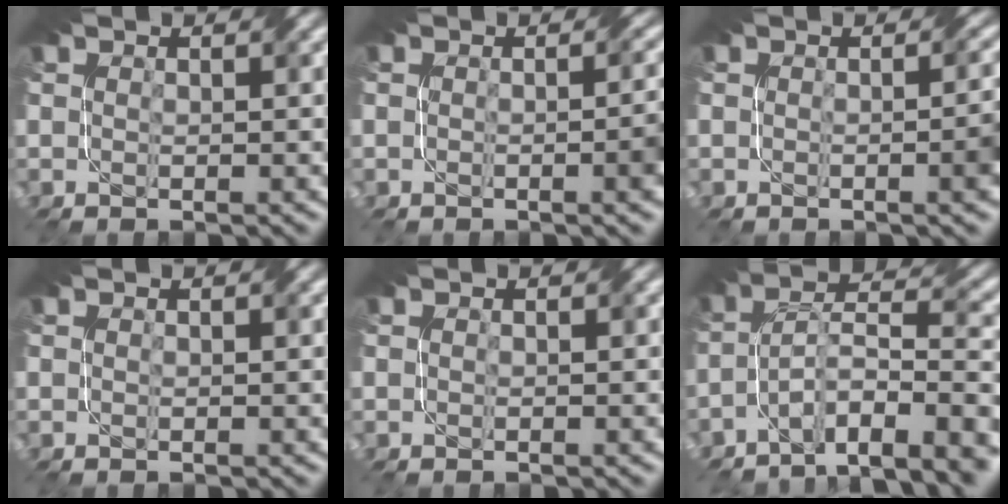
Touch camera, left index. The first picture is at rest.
{"total": 2.5, "force": [-0.5, 0.7, 2.3], "torque": [-0.027, 0.000, -0.006]}
{"total": 2.9, "force": [-0.5, 0.9, 2.8], "torque": [-0.027, 0.003, -0.006]}
{"total": 0.0}
{"total": 0.0}
{"total": 8.6, "force": [-5.6, 2.6, 5.9], "torque": [-0.089, 0.008, -0.102]}